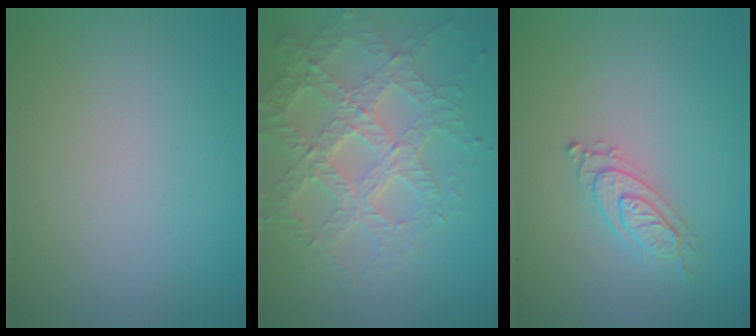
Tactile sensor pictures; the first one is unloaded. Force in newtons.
{"total": 7.2, "press": 5.2, "slide": 5.0}
{"total": 2.1, "press": 2.1, "slide": 0.5}